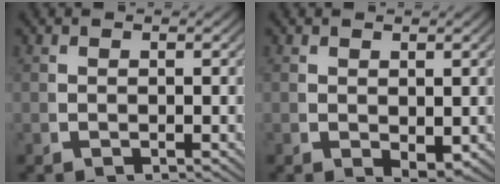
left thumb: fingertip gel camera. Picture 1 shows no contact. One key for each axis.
{"total": 1.7, "fx": 0.5, "fy": 1.0, "fz": 1.3, "tx": -0.023, "ty": -0.011, "tz": 0.019}